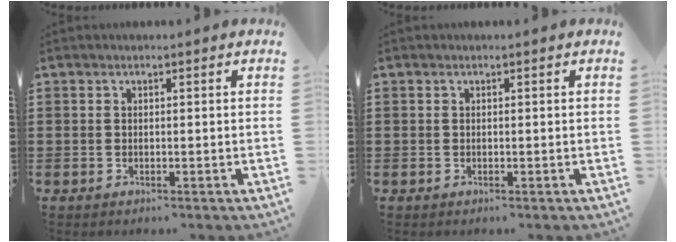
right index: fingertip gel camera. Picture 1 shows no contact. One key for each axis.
{"total": 0.0}